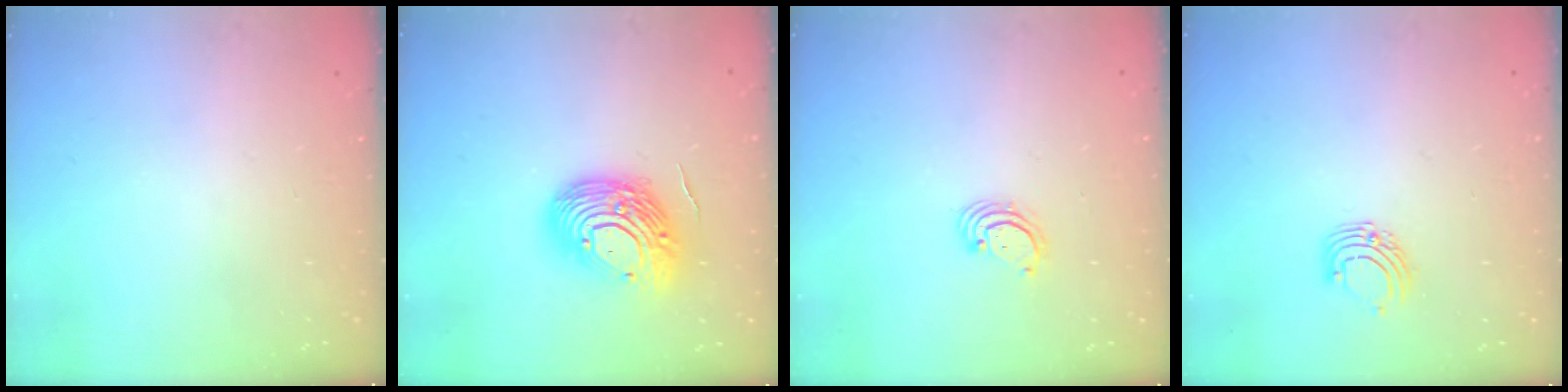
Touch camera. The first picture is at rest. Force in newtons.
{"total": 14.5, "press": 14.4, "slide": 1.9}
{"total": 2.5, "press": 2.5, "slide": 0.3}
{"total": 5.9, "press": 5.9, "slide": 0.6}